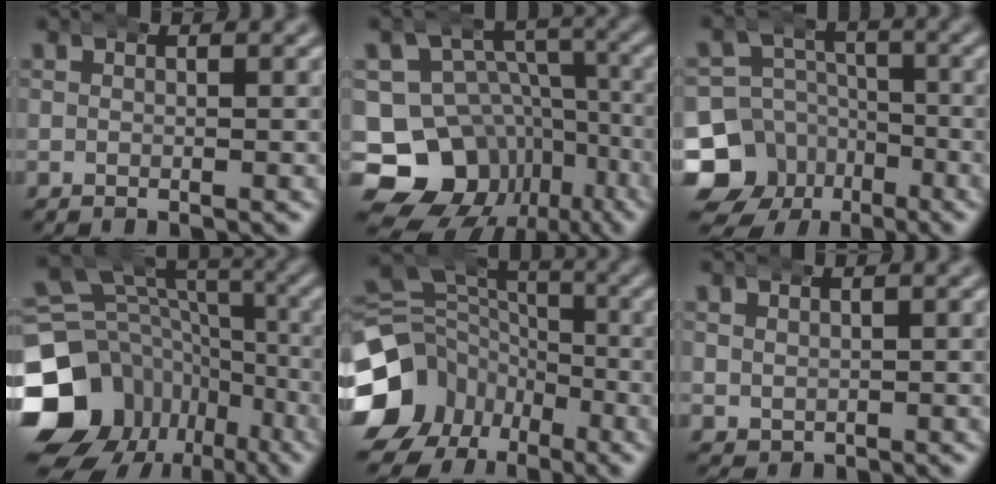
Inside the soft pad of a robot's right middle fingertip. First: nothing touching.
{"total": 21.3, "force": [-6.1, 18.4, 8.9], "torque": [-0.201, -0.110, -0.079]}
{"total": 13.9, "force": [-6.2, 11.8, 4.0], "torque": [-0.081, -0.069, -0.093]}
{"total": 16.4, "force": [-5.9, 13.2, 7.8], "torque": [-0.128, -0.051, -0.087]}
{"total": 12.8, "force": [-3.7, 11.1, 5.2], "torque": [-0.097, -0.047, -0.057]}
{"total": 1.1, "force": [0.4, 1.0, 0.3], "torque": [-0.004, -0.010, 0.021]}